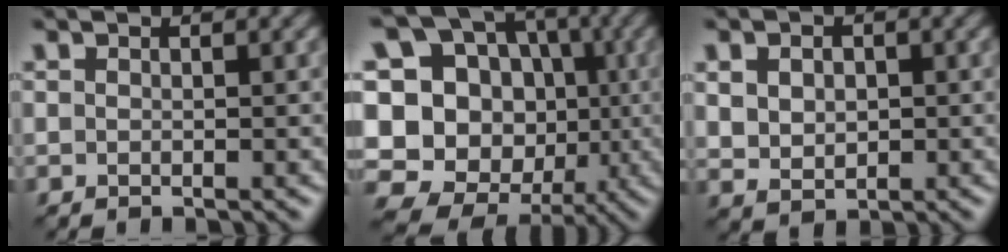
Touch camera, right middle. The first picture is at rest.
{"total": 17.8, "force": [-0.3, 16.5, 6.6], "torque": [-0.190, 0.034, -0.029]}
{"total": 3.3, "force": [0.7, 2.6, 1.9], "torque": [-0.044, 0.002, 0.018]}